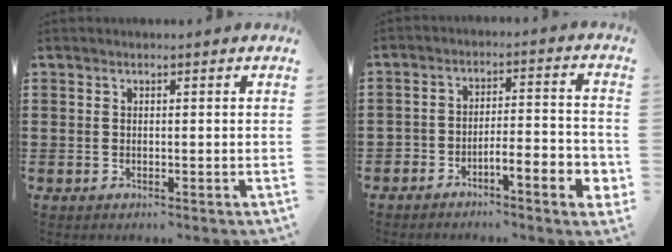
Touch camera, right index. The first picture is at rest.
{"total": 5.4, "force": [-4.1, 1.2, 3.3], "torque": [-0.055, 0.004, -0.076]}